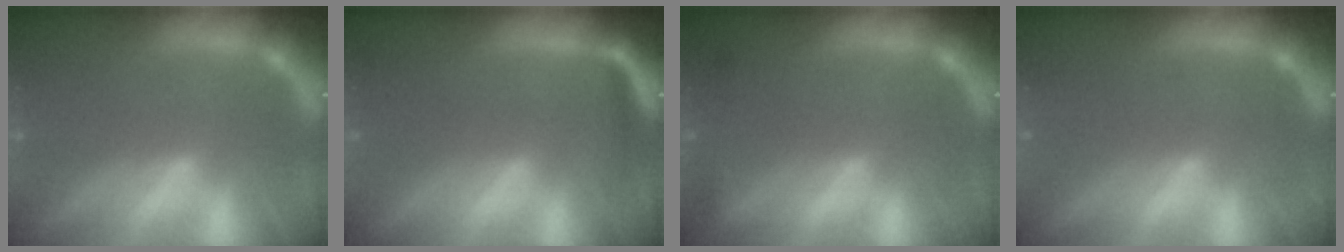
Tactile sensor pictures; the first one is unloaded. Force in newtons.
{"total": 3.0}
{"total": 1.9}
{"total": 0.0}